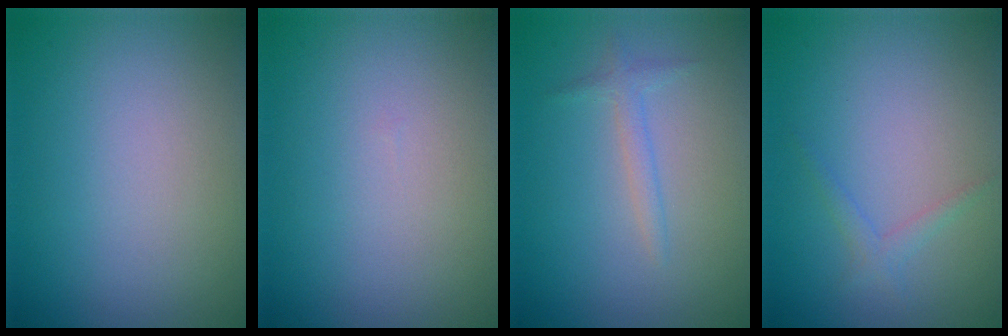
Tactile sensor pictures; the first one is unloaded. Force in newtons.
{"total": 0.0}
{"total": 1.3, "press": 1.3, "slide": 0.0}
{"total": 1.1, "press": 1.1, "slide": 0.0}